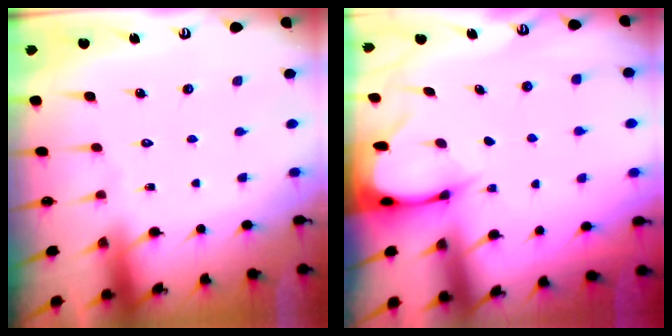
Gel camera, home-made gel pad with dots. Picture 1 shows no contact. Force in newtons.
{"total": 2.6, "press": 2.6, "slide": 0.3}